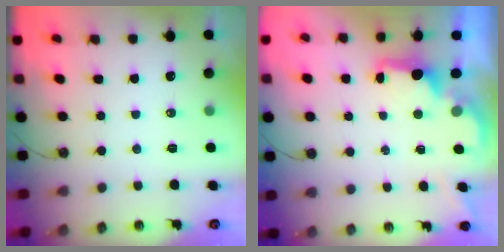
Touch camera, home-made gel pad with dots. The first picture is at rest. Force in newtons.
{"total": 2.1, "press": 1.9, "slide": 0.8}